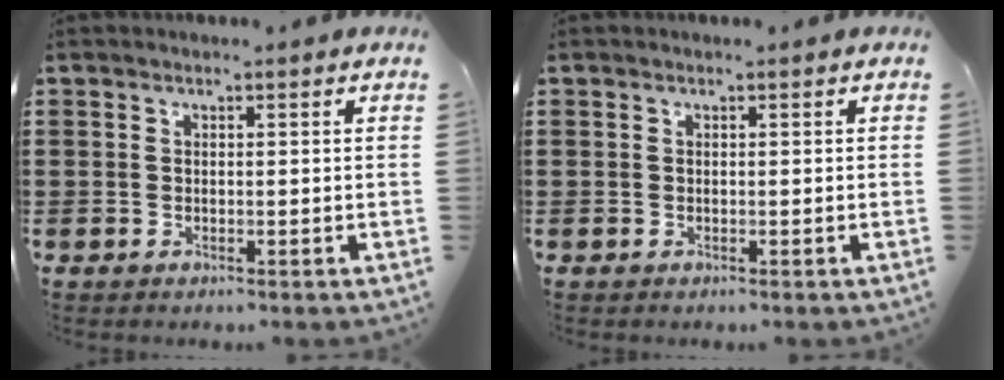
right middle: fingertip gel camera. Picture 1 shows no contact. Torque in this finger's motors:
{"motor_torque": [-0.04, 0.00, -0.04, -0.02]}